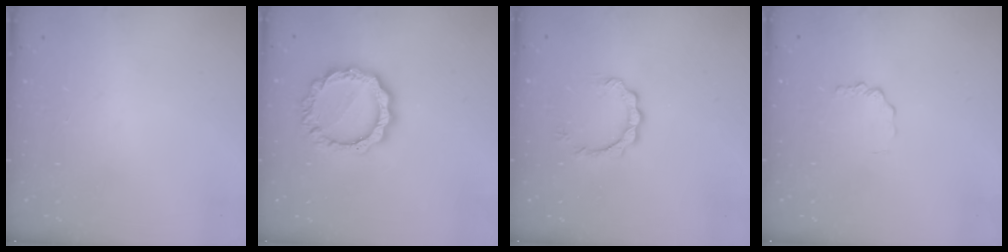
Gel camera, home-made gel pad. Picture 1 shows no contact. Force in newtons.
{"total": 12.3, "press": 12.3, "slide": 0.9}
{"total": 4.0, "press": 3.9, "slide": 0.3}
{"total": 1.8, "press": 1.8, "slide": 0.3}